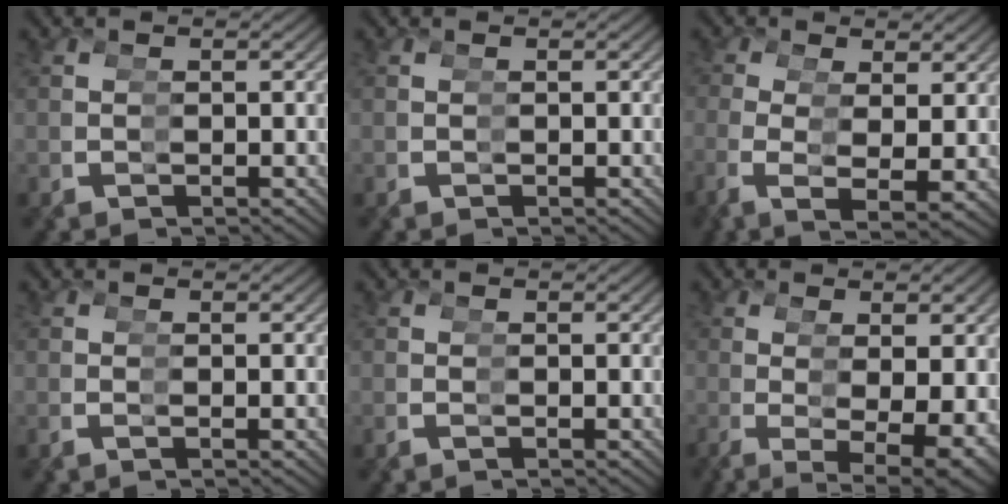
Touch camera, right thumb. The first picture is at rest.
{"total": 0.0}
{"total": 2.6, "force": [1.0, 0.4, 2.4], "torque": [-0.037, 0.013, 0.015]}
{"total": 1.0, "force": [0.3, -0.9, 0.4], "torque": [-0.006, 0.007, 0.002]}
{"total": 0.6, "force": [0.1, -0.6, 0.2], "torque": [-0.004, 0.004, 0.000]}
{"total": 5.6, "force": [-0.3, 0.3, 5.6], "torque": [-0.081, 0.017, -0.003]}